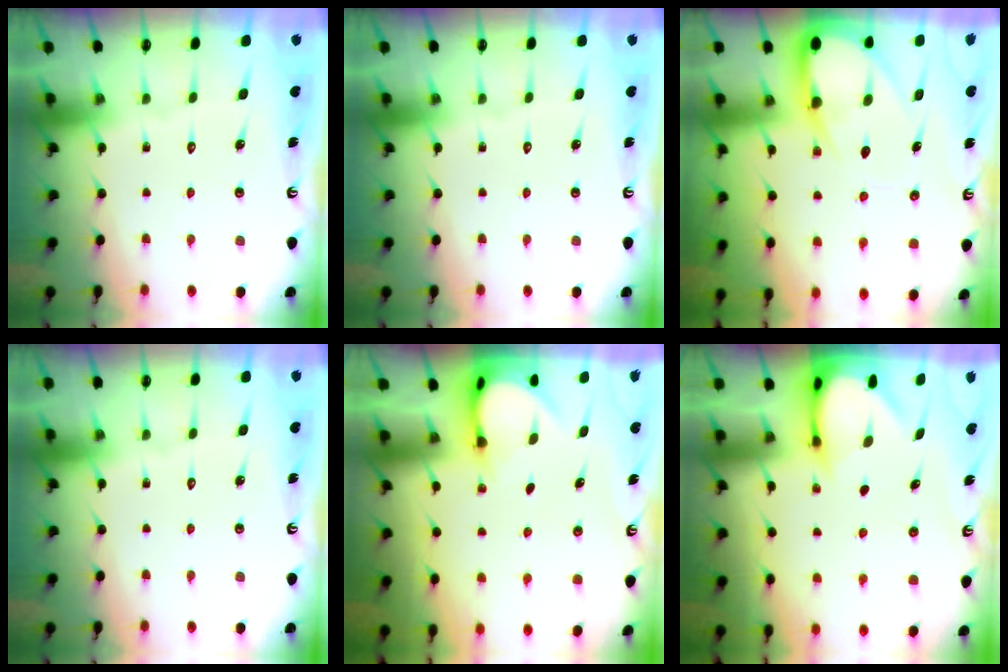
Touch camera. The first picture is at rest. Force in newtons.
{"total": 0.0}
{"total": 9.7, "press": 9.6, "slide": 0.9}
{"total": 0.0}
{"total": 3.9, "press": 3.9, "slide": 0.3}
{"total": 3.2, "press": 3.2, "slide": 0.3}